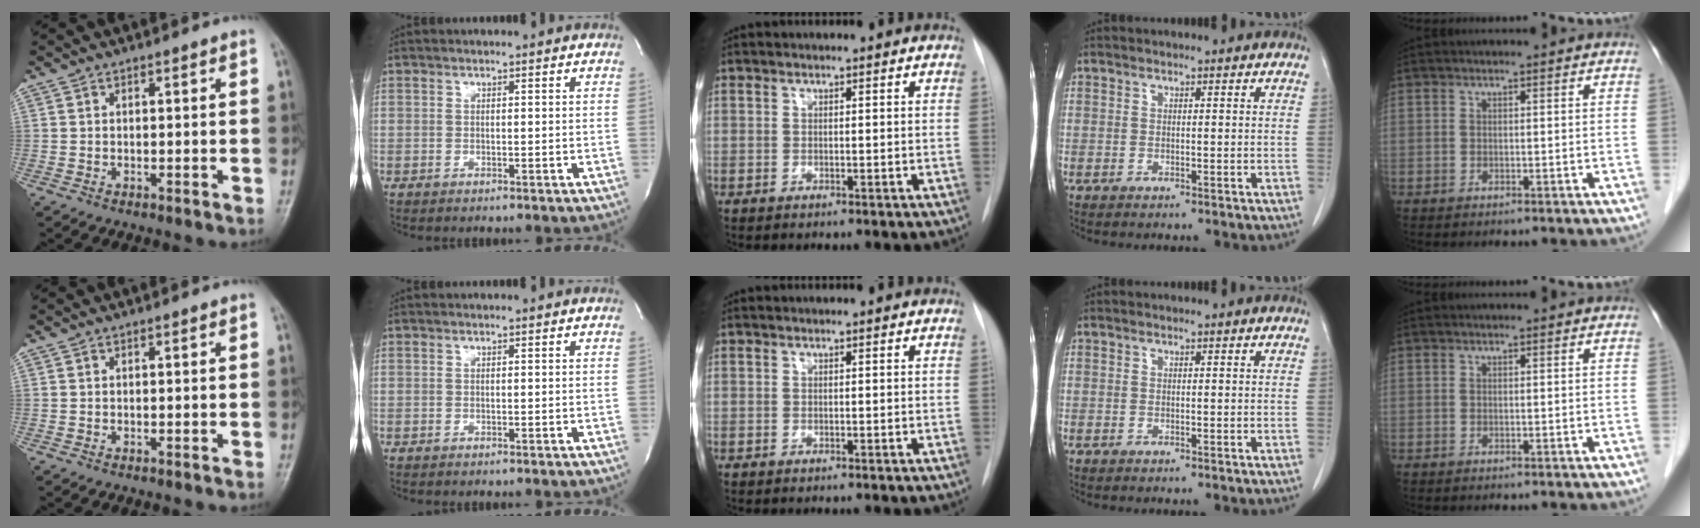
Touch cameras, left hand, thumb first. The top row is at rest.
{}